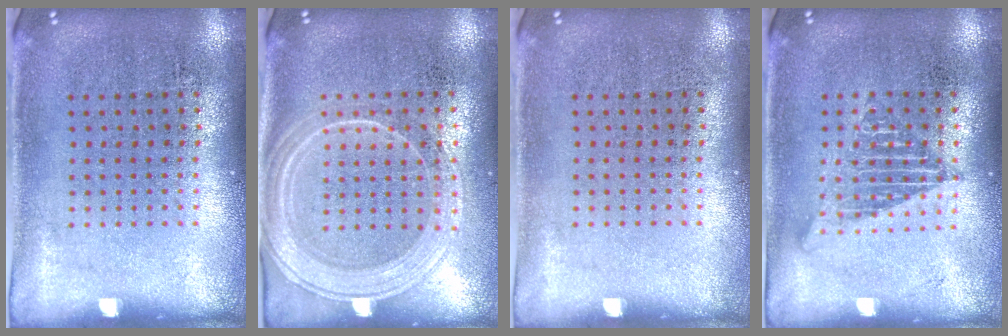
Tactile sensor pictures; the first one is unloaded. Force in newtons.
{"total": 2.0, "press": 1.9, "slide": 0.7}
{"total": 0.0}
{"total": 1.2, "press": 1.2, "slide": 0.1}